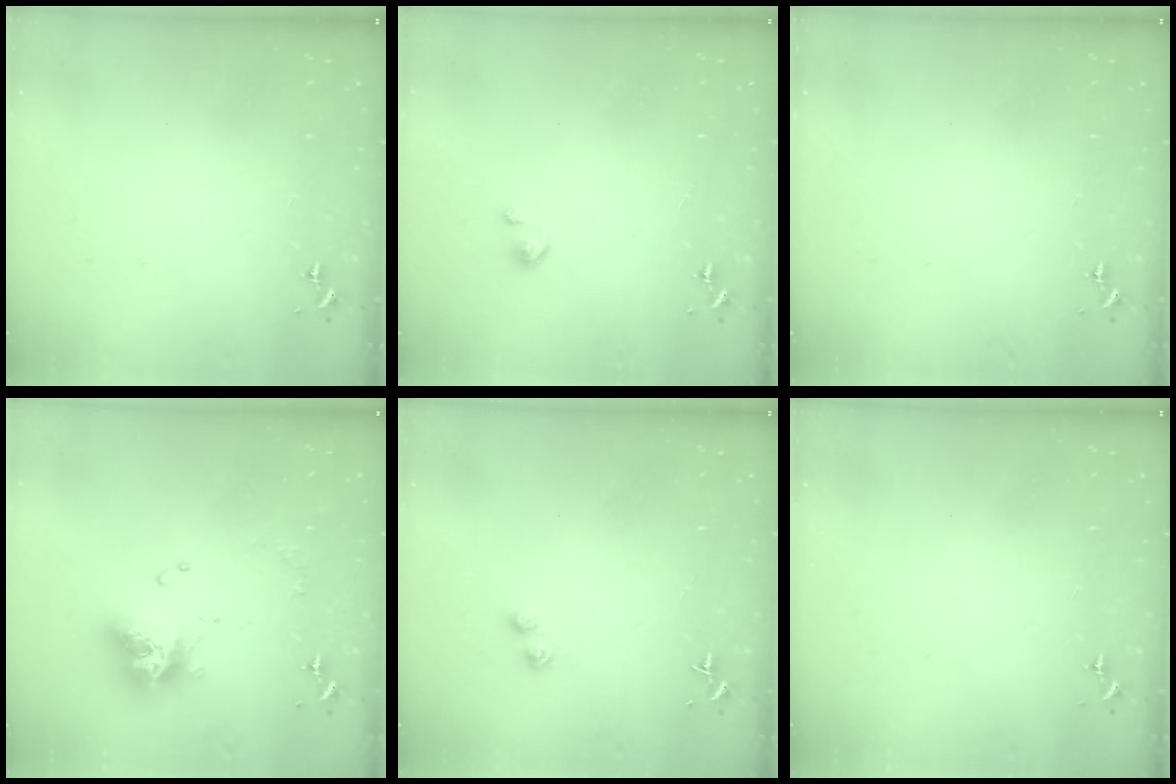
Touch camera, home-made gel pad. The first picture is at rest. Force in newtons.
{"total": 2.4, "press": 2.4, "slide": 0.3}
{"total": 0.0}
{"total": 12.9, "press": 12.9, "slide": 0.9}
{"total": 3.2, "press": 3.1, "slide": 0.9}
{"total": 0.0}